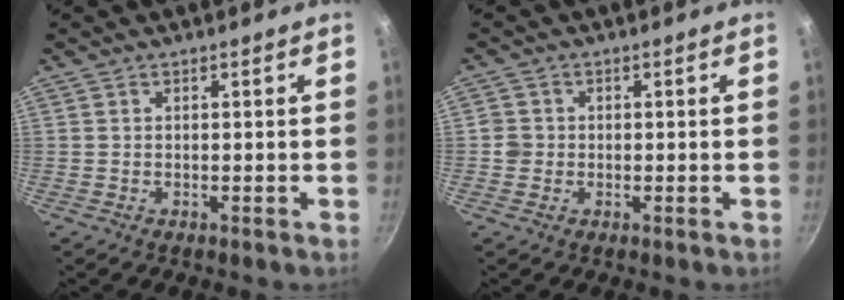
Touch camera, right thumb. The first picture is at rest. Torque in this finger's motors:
{"motor_torque": [0.32, 0.62, 0.22, 0.11, -0.01]}